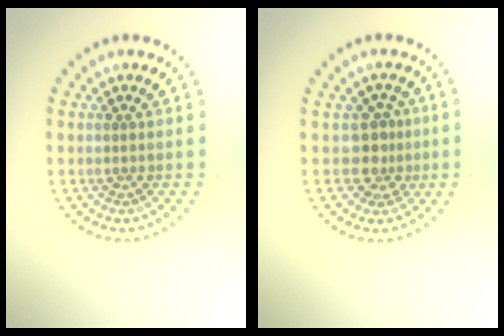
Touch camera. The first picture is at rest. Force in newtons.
{"total": 2.6, "press": 2.0, "slide": 1.6}